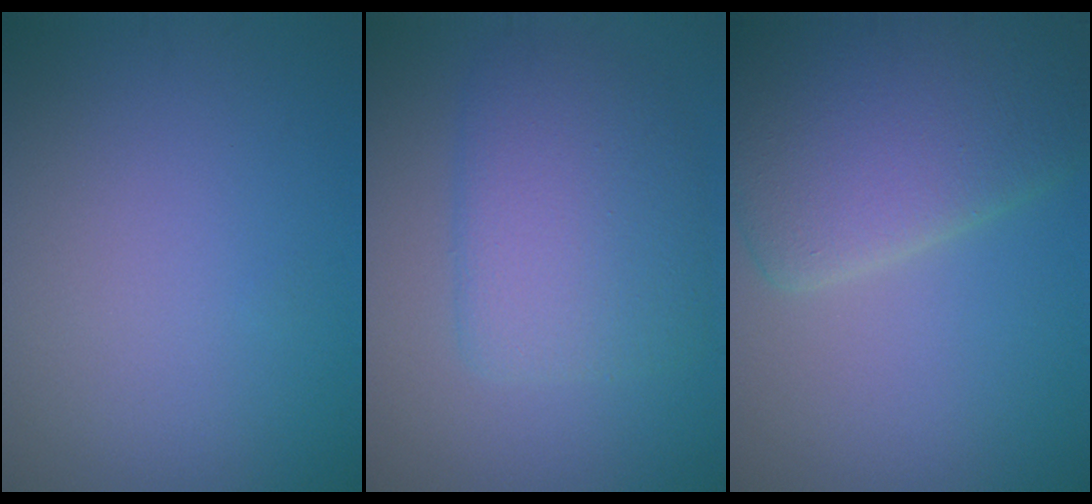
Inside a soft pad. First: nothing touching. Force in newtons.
{"total": 5.5, "press": 5.5, "slide": 0.5}
{"total": 9.2, "press": 9.2, "slide": 0.8}